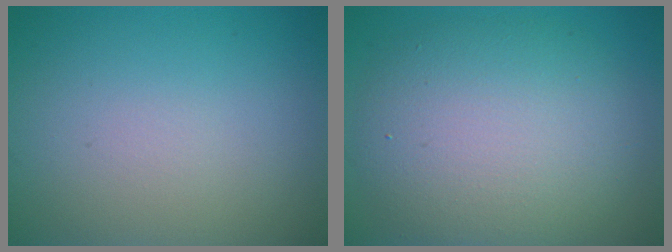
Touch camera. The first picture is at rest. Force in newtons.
{"total": 8.4, "press": 8.4, "slide": 0.4}